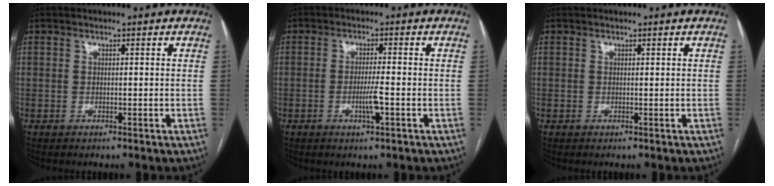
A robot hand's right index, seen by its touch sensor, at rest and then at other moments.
{"total": 3.6, "force": [-1.2, 0.1, 3.4], "torque": [-0.065, -0.004, -0.022]}
{"total": 0.0}